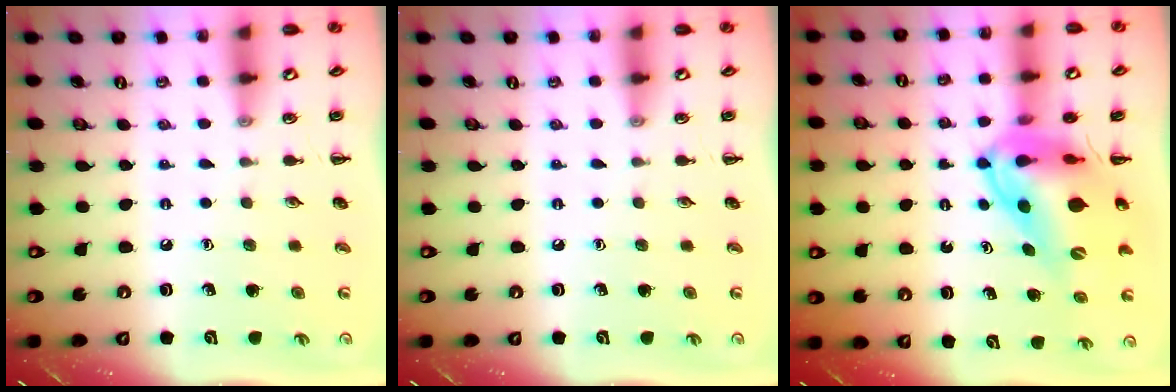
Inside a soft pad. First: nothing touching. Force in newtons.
{"total": 0.0}
{"total": 14.0, "press": 13.4, "slide": 4.0}